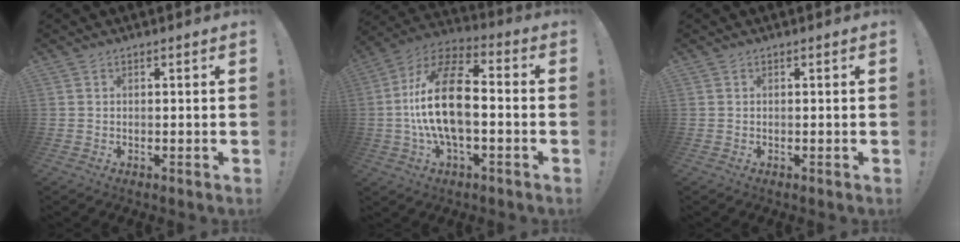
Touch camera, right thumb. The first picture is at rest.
{"total": 19.3, "force": [-1.7, 9.1, 17.0], "torque": [-0.319, 0.016, -0.031]}
{"total": 0.0}